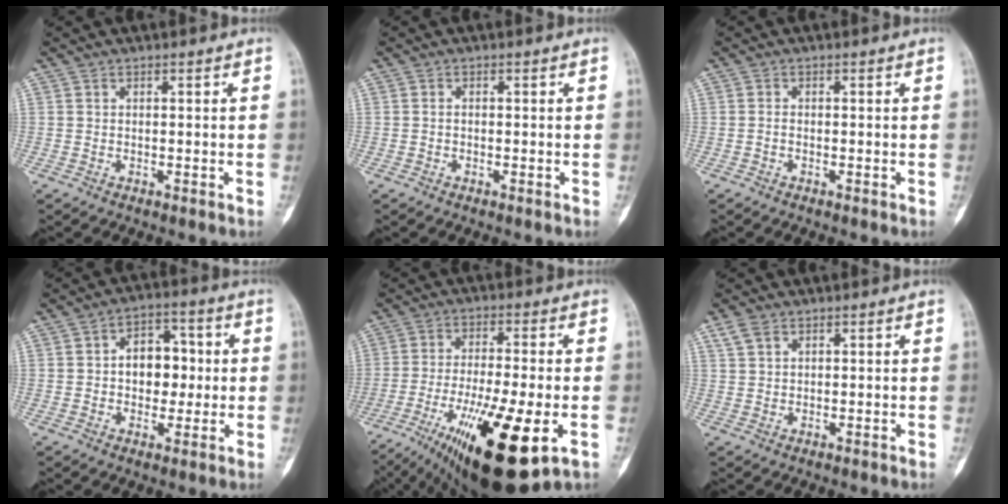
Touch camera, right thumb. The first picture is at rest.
{"total": 0.5, "force": [-0.2, 0.3, 0.4], "torque": [-0.006, 0.001, -0.007]}
{"total": 0.7, "force": [-0.3, 0.4, 0.4], "torque": [-0.007, 0.001, -0.009]}
{"total": 9.3, "force": [0.5, 6.6, 6.5], "torque": [-0.049, 0.017, 0.004]}
{"total": 20.4, "force": [-7.8, 5.3, 18.1], "torque": [-0.306, -0.014, -0.116]}
{"total": 3.0, "force": [1.8, 1.8, 1.6], "torque": [-0.035, 0.004, 0.042]}